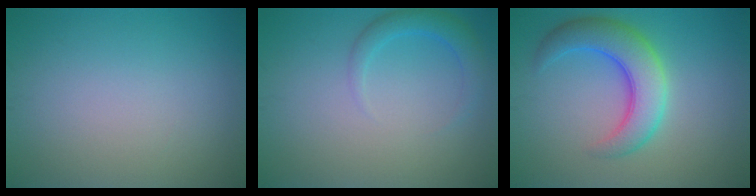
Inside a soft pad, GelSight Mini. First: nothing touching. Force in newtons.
{"total": 2.2, "press": 2.2, "slide": 0.3}
{"total": 6.1, "press": 6.1, "slide": 0.2}